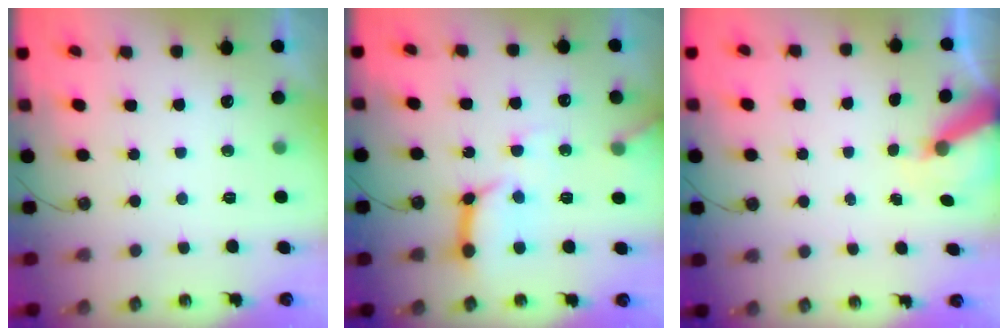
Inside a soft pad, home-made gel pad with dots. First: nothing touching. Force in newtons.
{"total": 12.7, "press": 12.6, "slide": 1.6}
{"total": 6.8, "press": 6.7, "slide": 0.8}